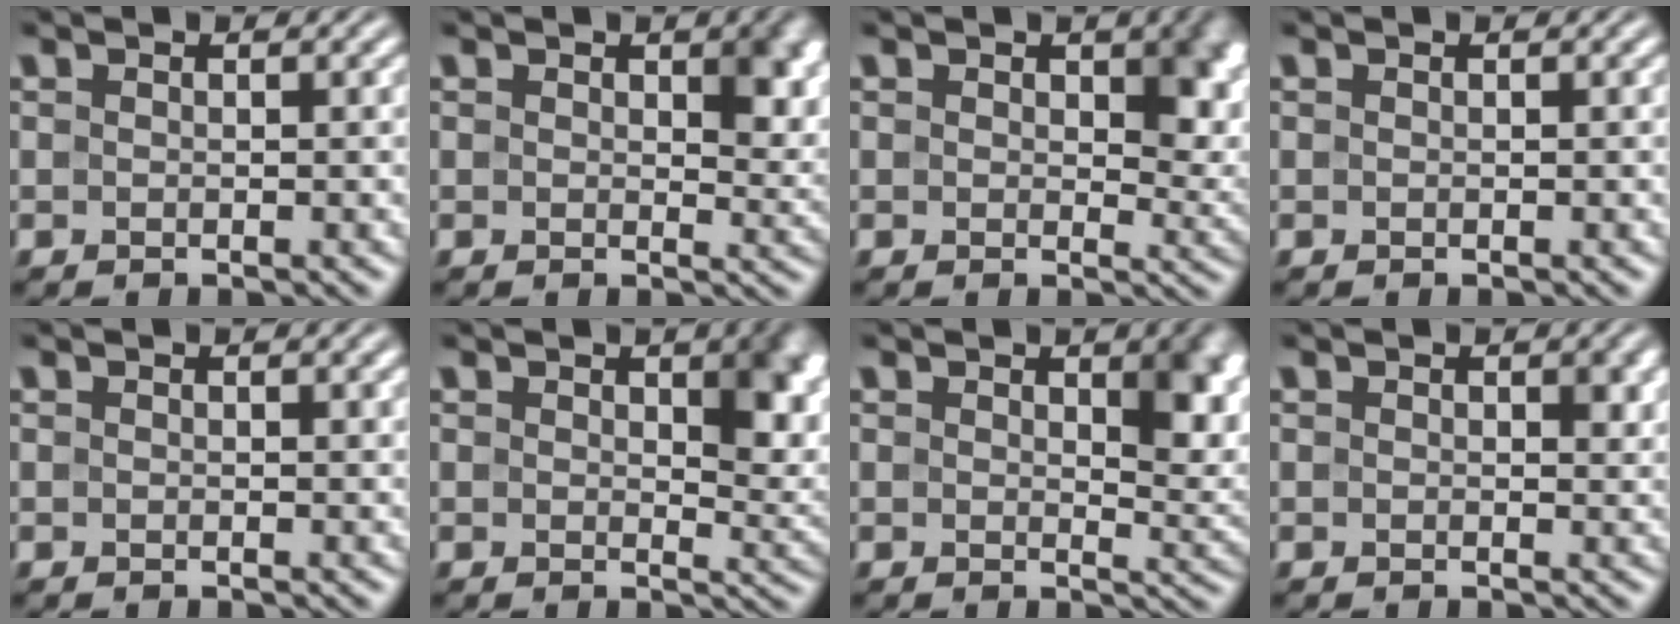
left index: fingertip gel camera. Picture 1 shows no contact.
{"total": 4.1, "force": [1.1, 2.2, 3.2], "torque": [-0.039, -0.007, 0.019]}
{"total": 5.2, "force": [1.3, 3.0, 4.1], "torque": [-0.046, -0.006, 0.021]}
{"total": 0.0}
{"total": 0.5, "force": [0.3, 0.1, 0.4], "torque": [-0.004, 0.000, 0.005]}
{"total": 5.6, "force": [1.5, 2.7, 4.6], "torque": [-0.056, -0.005, 0.029]}
{"total": 5.0, "force": [1.5, 2.3, 4.2], "torque": [-0.049, -0.006, 0.028]}
{"total": 1.5, "force": [0.5, 0.8, 1.2], "torque": [-0.011, -0.003, 0.007]}